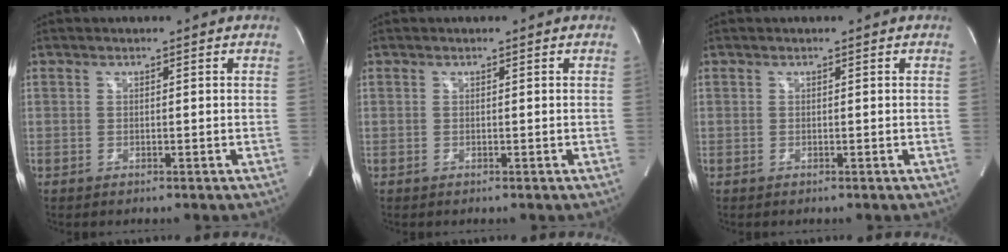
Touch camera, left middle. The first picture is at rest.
{"total": 0.0}
{"total": 0.0}